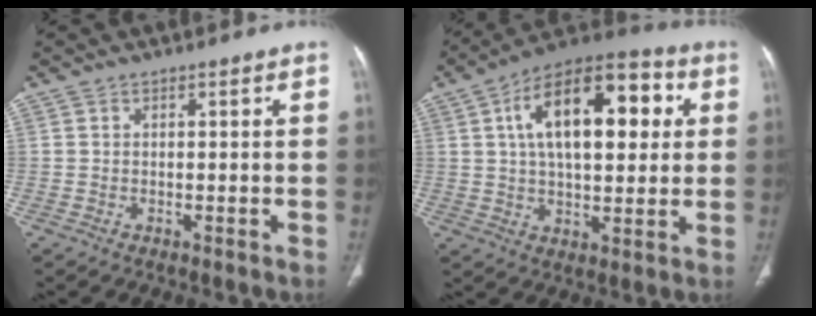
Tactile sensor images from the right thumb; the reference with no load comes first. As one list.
[{"total": 21.0, "force": [5.2, 10.4, 17.5], "torque": [-0.246, 0.015, 0.071]}]